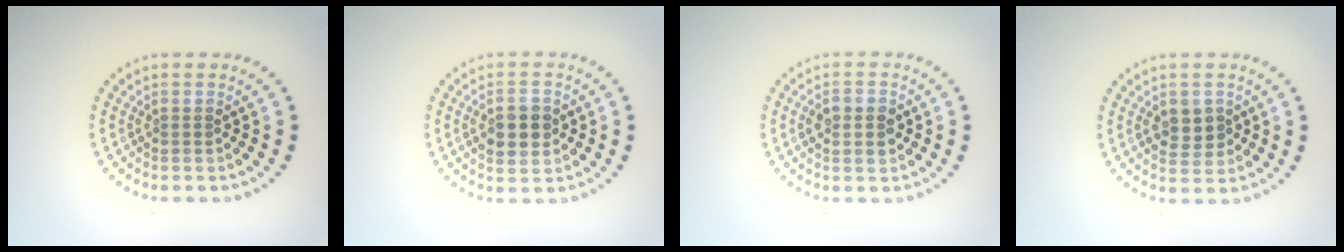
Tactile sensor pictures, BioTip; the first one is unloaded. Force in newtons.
{"total": 3.8, "press": 3.8, "slide": 0.2}
{"total": 2.9, "press": 2.9, "slide": 0.1}
{"total": 2.8, "press": 2.8, "slide": 0.4}